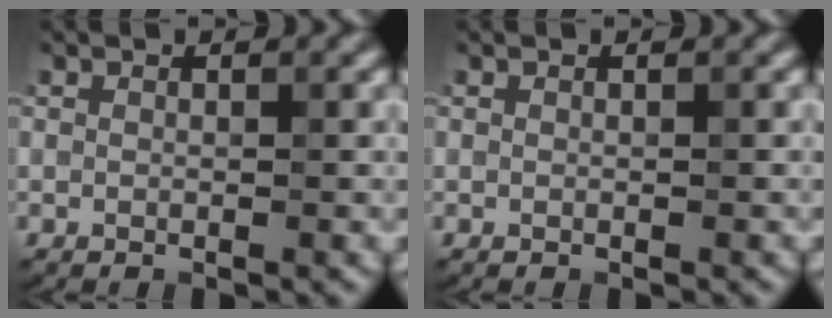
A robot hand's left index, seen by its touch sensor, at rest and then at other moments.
{"total": 0.0}